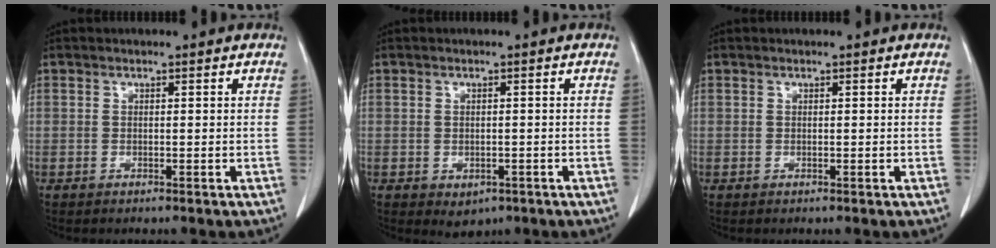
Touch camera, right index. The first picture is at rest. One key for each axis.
{"total": 2.7, "fx": -1.3, "fy": 1.9, "fz": 1.4, "tx": -0.014, "ty": 0.000, "tz": -0.005}
{"total": 0.0}